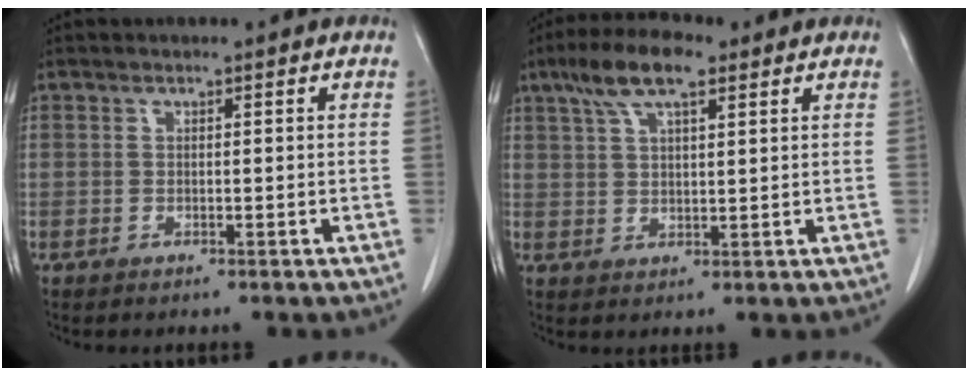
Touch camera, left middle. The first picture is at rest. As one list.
[{"total": 8.1, "force": [4.9, 2.3, 6.0], "torque": [-0.119, 0.021, 0.088]}]